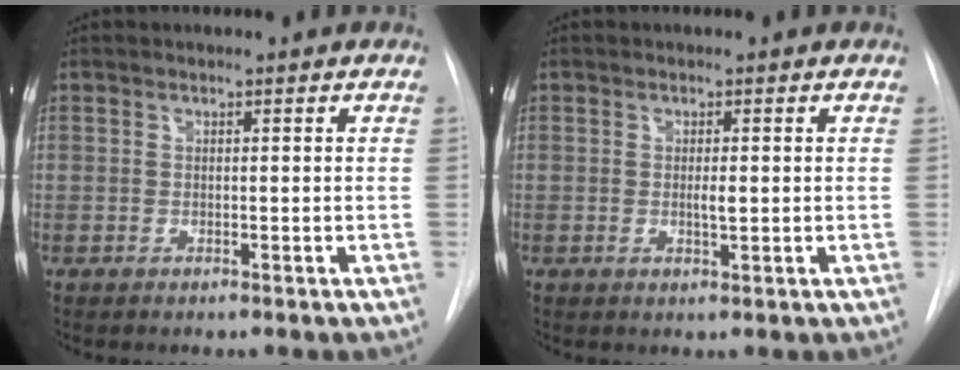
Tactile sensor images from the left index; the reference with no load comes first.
{"total": 1.5, "force": [0.0, 0.3, 1.4], "torque": [-0.026, -0.002, 0.001]}